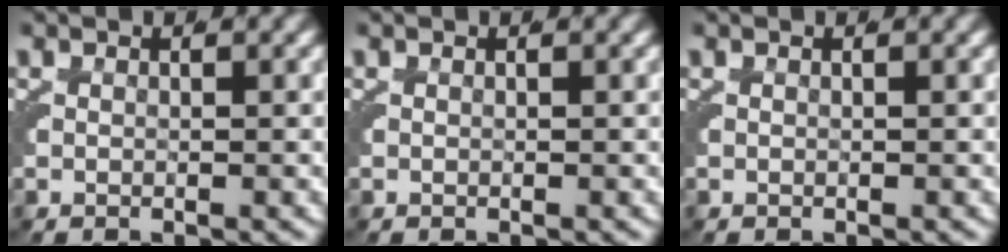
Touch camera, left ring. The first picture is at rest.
{"total": 0.0}
{"total": 0.0}